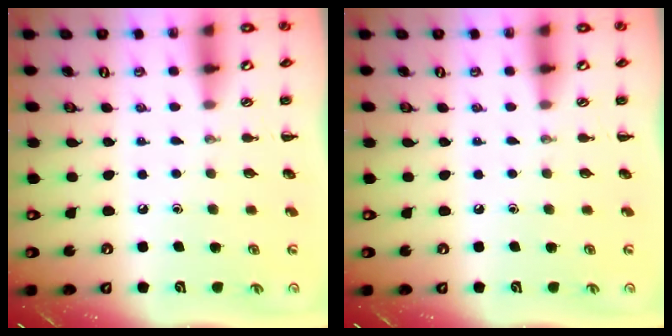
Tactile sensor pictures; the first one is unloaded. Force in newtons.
{"total": 0.0}